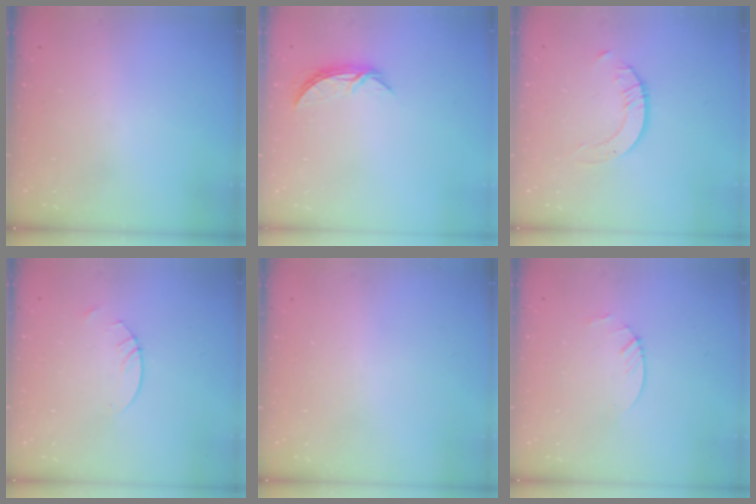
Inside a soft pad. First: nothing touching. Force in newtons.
{"total": 5.6, "press": 5.6, "slide": 0.5}
{"total": 2.1, "press": 2.1, "slide": 0.2}
{"total": 2.4, "press": 2.4, "slide": 0.1}
{"total": 0.0}
{"total": 3.0, "press": 3.0, "slide": 0.3}